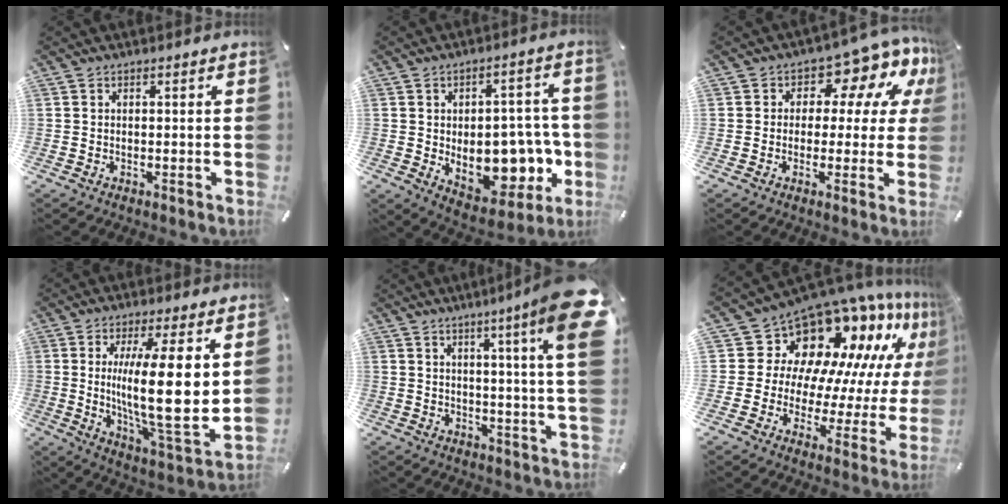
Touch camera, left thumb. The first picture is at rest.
{"total": 16.0, "force": [-2.7, 9.9, 12.2], "torque": [-0.161, -0.006, -0.035]}
{"total": 10.1, "force": [4.9, 6.1, 6.5], "torque": [-0.084, -0.042, 0.084]}
{"total": 18.6, "force": [3.0, 4.3, 17.9], "torque": [-0.314, -0.034, 0.032]}
{"total": 13.8, "force": [5.9, -0.3, 12.5], "torque": [-0.186, -0.044, 0.080]}
{"total": 16.0, "force": [12.0, 9.2, 5.3], "torque": [-0.077, -0.137, 0.209]}